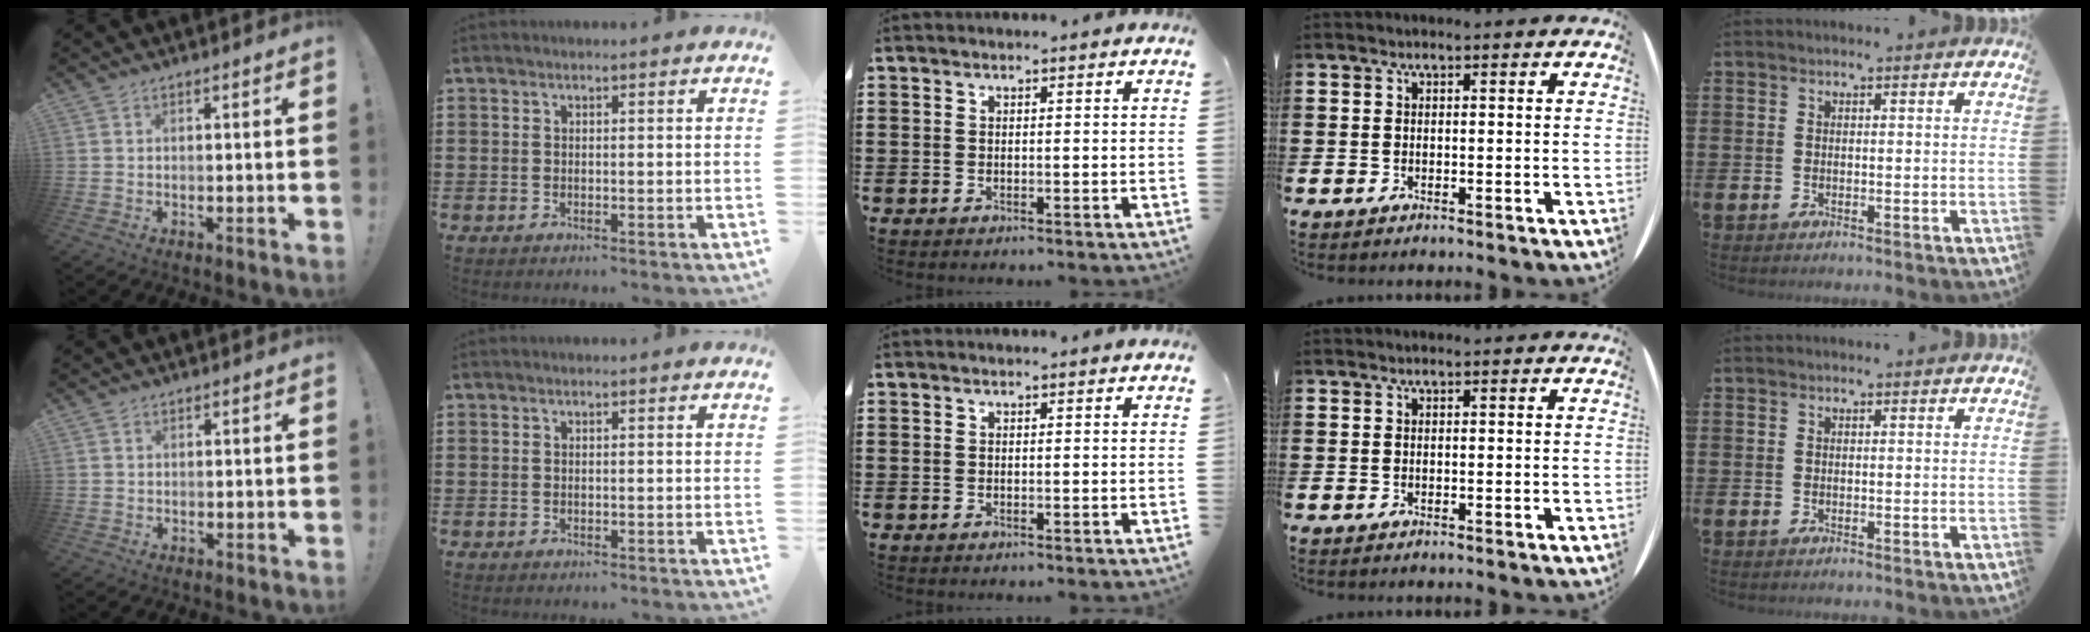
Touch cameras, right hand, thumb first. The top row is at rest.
{"thumb": {"total": 0.9, "force": [0.2, 0.9, 0.1], "torque": [0.002, -0.001, 0.003]}}